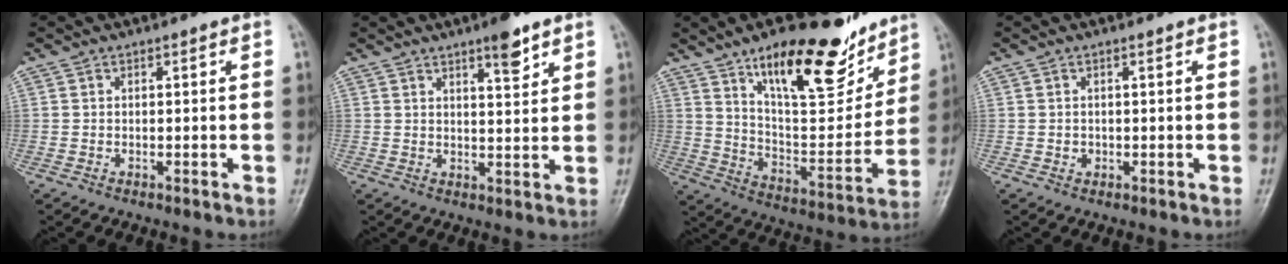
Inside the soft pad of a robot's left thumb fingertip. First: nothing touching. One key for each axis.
{"total": 5.2, "fx": 3.5, "fy": 1.2, "fz": 3.6, "tx": -0.045, "ty": -0.024, "tz": 0.051}
{"total": 22.3, "fx": 14.5, "fy": 8.0, "fz": 15.0, "tx": -0.181, "ty": -0.080, "tz": 0.238}
{"total": 0.9, "fx": 0.1, "fy": 0.8, "fz": 0.4, "tx": -0.001, "ty": 0.001, "tz": 0.003}